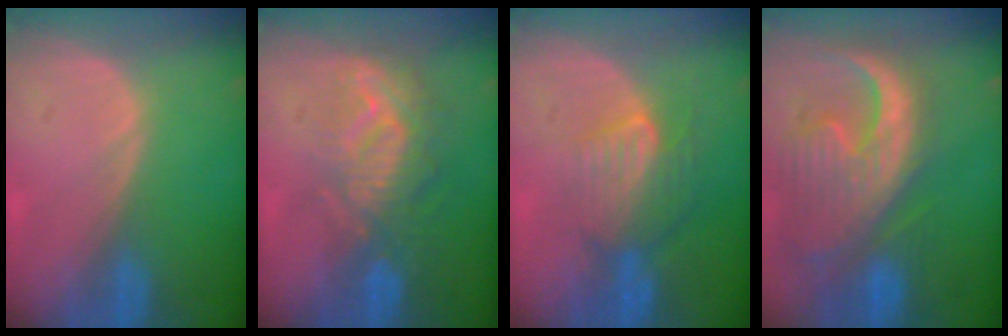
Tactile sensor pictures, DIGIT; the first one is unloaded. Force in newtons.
{"total": 9.4, "press": 8.6, "slide": 3.9}
{"total": 7.9, "press": 7.3, "slide": 3.1}
{"total": 13.4, "press": 11.5, "slide": 6.9}